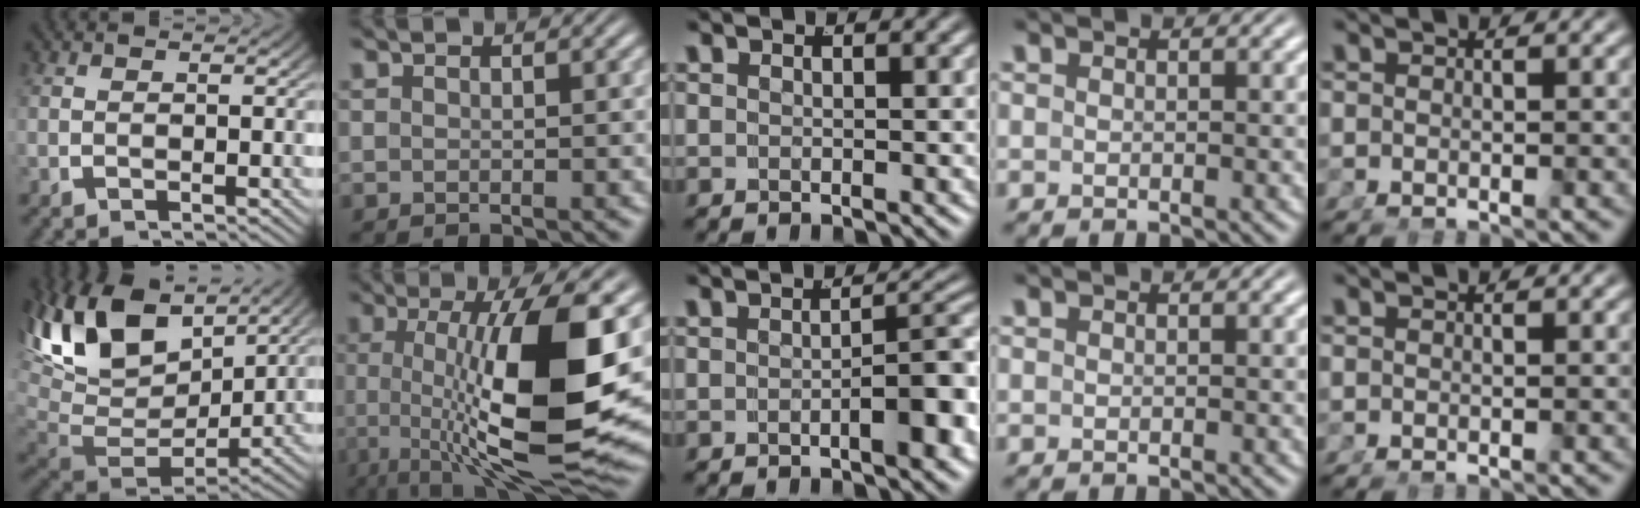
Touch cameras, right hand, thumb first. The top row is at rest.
{"thumb": {"total": 13.8, "force": [3.2, 8.9, 10.0], "torque": [-0.239, -0.037, 0.068]}, "index": {"total": 13.9, "force": [0.2, 3.4, 13.4], "torque": [-0.230, -0.020, 0.017]}, "middle": {"total": 4.2, "force": [-1.6, 1.1, 3.7], "torque": [-0.036, 0.005, -0.027]}}